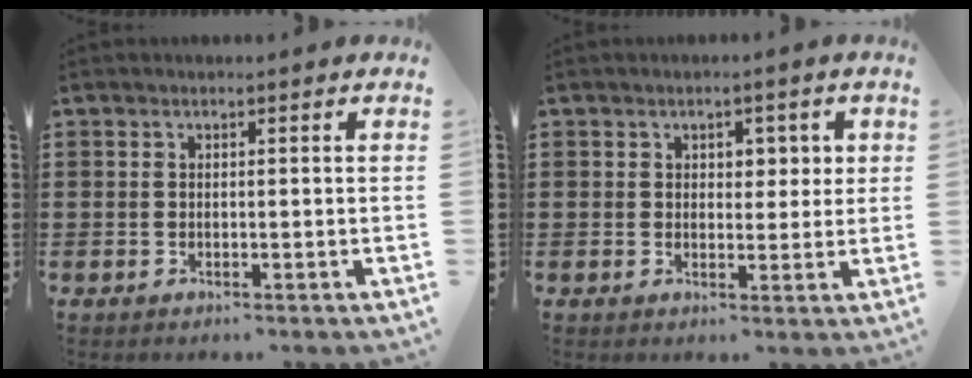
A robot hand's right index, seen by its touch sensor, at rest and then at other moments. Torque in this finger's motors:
{"motor_torque": [-0.21, 0.08, 0.09, 0.00]}